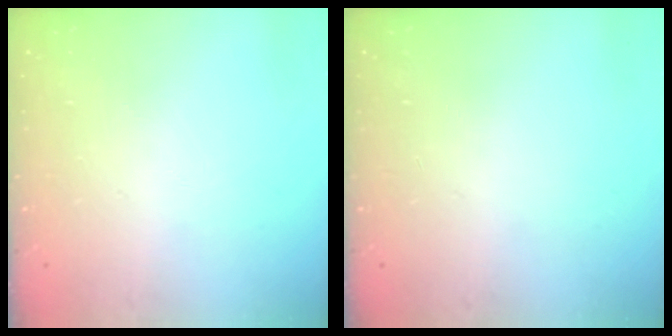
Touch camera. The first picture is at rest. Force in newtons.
{"total": 0.0}